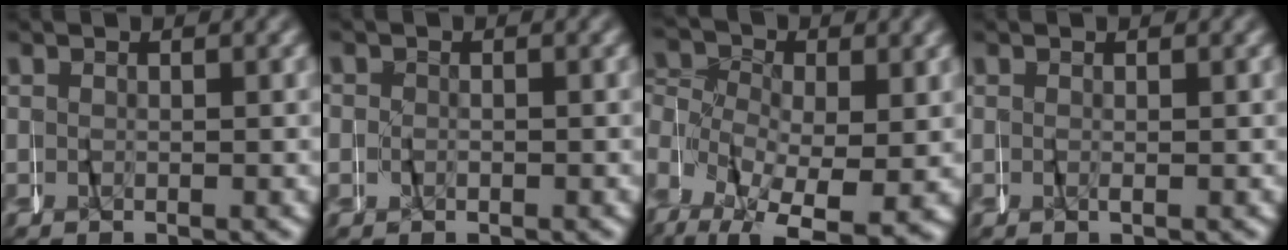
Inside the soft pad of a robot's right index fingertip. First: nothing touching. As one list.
[{"total": 1.1, "force": [0.2, 1.0, 0.3], "torque": [-0.011, 0.005, -0.001]}, {"total": 9.0, "force": [0.9, 6.4, 6.3], "torque": [-0.122, -0.005, 0.010]}, {"total": 0.0}]